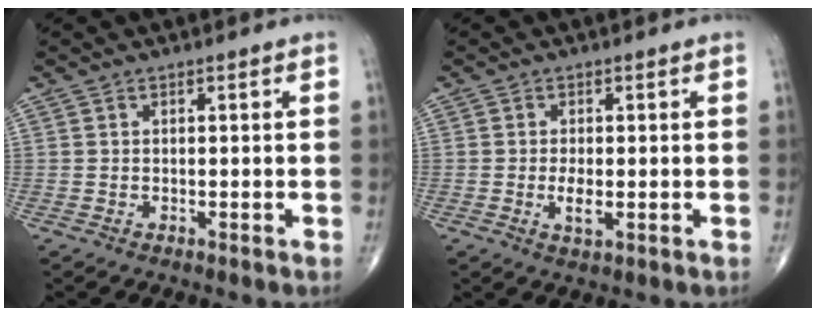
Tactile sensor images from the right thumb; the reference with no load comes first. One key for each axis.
{"total": 3.0, "fx": -0.5, "fy": 1.1, "fz": 2.7, "tx": -0.056, "ty": -0.006, "tz": -0.010}